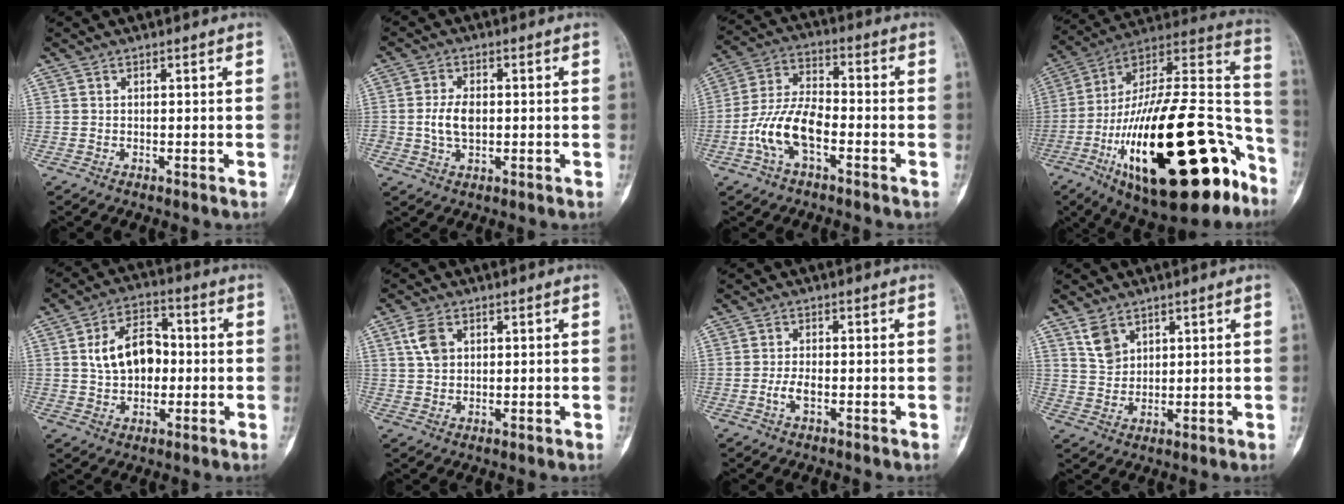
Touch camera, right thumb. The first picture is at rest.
{"total": 5.5, "force": [-0.4, 3.3, 4.3], "torque": [-0.083, 0.005, -0.006]}
{"total": 11.0, "force": [-3.8, 5.4, 8.9], "torque": [-0.180, 0.036, -0.077]}
{"total": 37.7, "force": [-15.8, 14.6, 31.0], "torque": [-0.449, 0.065, -0.249]}
{"total": 11.4, "force": [0.6, 7.7, 8.3], "torque": [-0.116, 0.020, 0.006]}
{"total": 4.6, "force": [1.7, 3.1, 3.0], "torque": [-0.051, 0.003, 0.034]}
{"total": 2.6, "force": [-0.8, 1.1, 2.2], "torque": [-0.049, 0.006, -0.015]}
{"total": 4.6, "force": [2.9, 2.9, 2.0], "torque": [-0.020, -0.017, 0.064]}